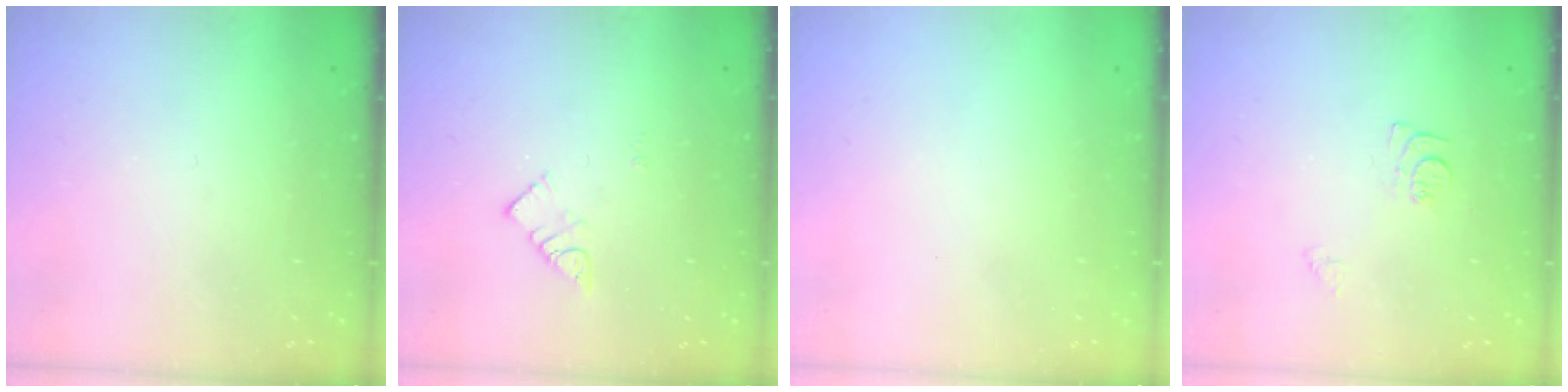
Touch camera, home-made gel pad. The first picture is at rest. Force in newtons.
{"total": 3.8, "press": 3.8, "slide": 0.1}
{"total": 1.8, "press": 1.7, "slide": 0.1}
{"total": 6.2, "press": 6.2, "slide": 0.8}